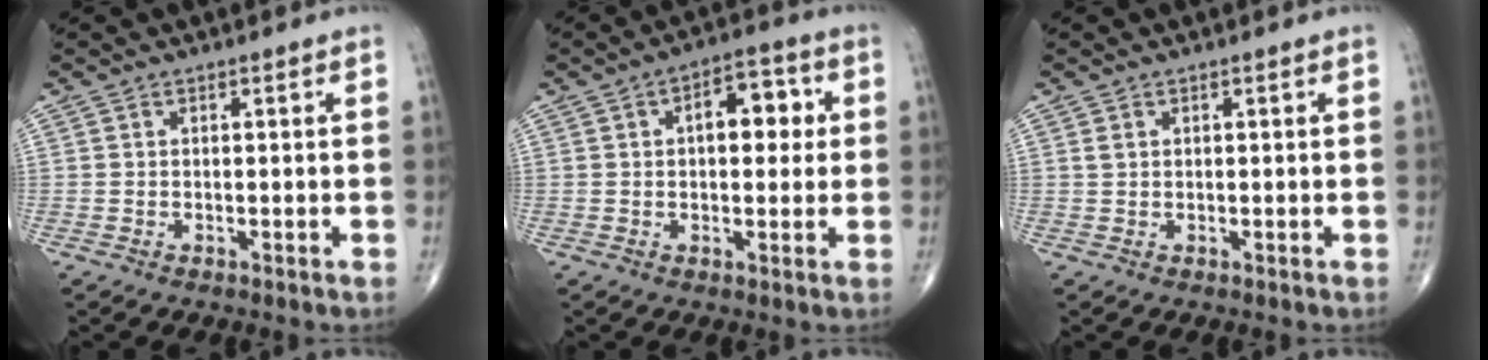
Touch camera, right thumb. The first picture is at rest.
{"total": 8.6, "force": [1.5, 4.7, 7.1], "torque": [-0.070, 0.015, 0.015]}
{"total": 0.9, "force": [0.4, 0.6, 0.5], "torque": [-0.009, 0.003, 0.009]}